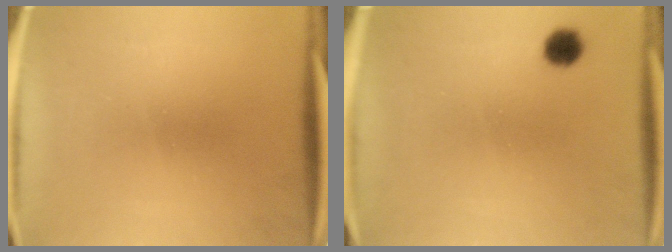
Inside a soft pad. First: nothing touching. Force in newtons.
{"total": 3.4}